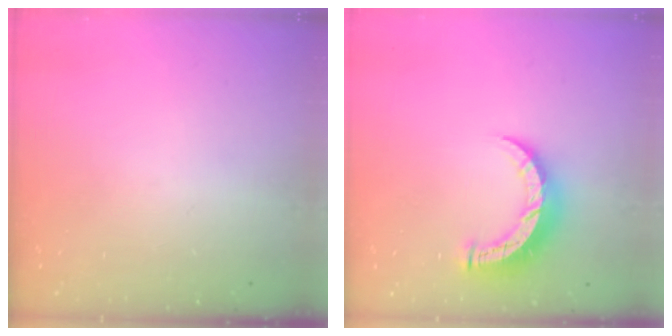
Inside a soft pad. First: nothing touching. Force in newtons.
{"total": 8.6, "press": 8.6, "slide": 0.6}